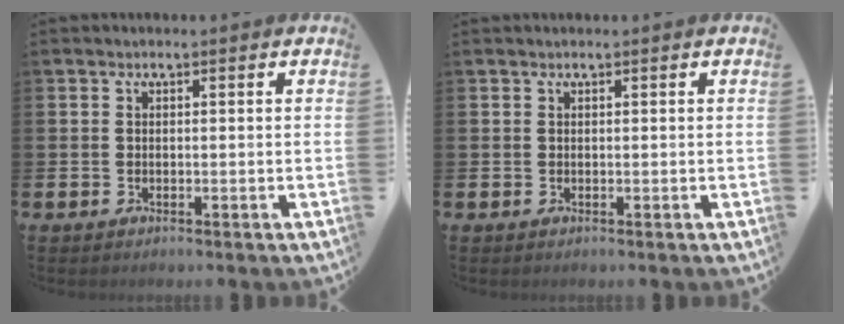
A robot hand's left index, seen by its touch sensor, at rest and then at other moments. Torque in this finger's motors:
{"motor_torque": [0.16, -0.25, 0.04, -0.02]}